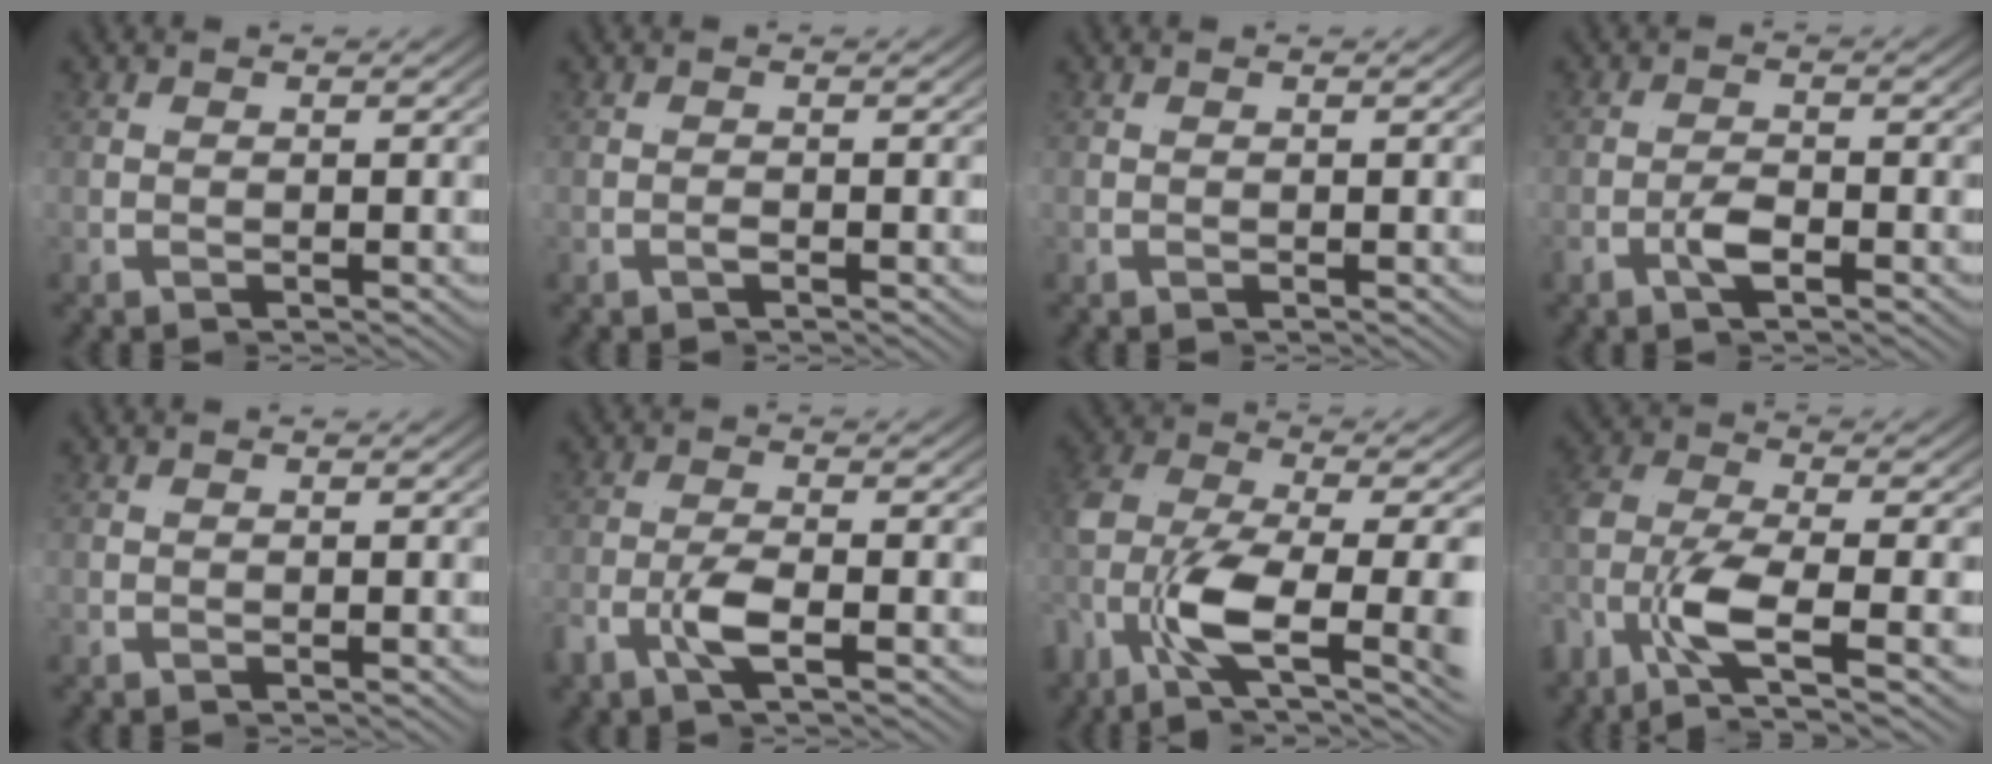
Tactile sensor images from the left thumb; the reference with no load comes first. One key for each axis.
{"total": 0.6, "fx": -0.4, "fy": -0.4, "fz": 0.3, "tx": -0.007, "ty": 0.004, "tz": -0.008}
{"total": 0.0}
{"total": 1.7, "fx": -1.0, "fy": -0.4, "fz": 1.3, "tx": -0.036, "ty": 0.006, "tz": -0.019}
{"total": 0.0}
{"total": 2.3, "fx": -1.3, "fy": -0.8, "fz": 1.7, "tx": -0.047, "ty": 0.008, "tz": -0.028}
{"total": 9.0, "fx": 0.4, "fy": 4.1, "fz": 8.0, "tx": -0.192, "ty": -0.010, "tz": 0.010}
{"total": 5.6, "fx": 0.1, "fy": 2.7, "fz": 4.9, "tx": -0.133, "ty": 0.001, "tz": -0.001}